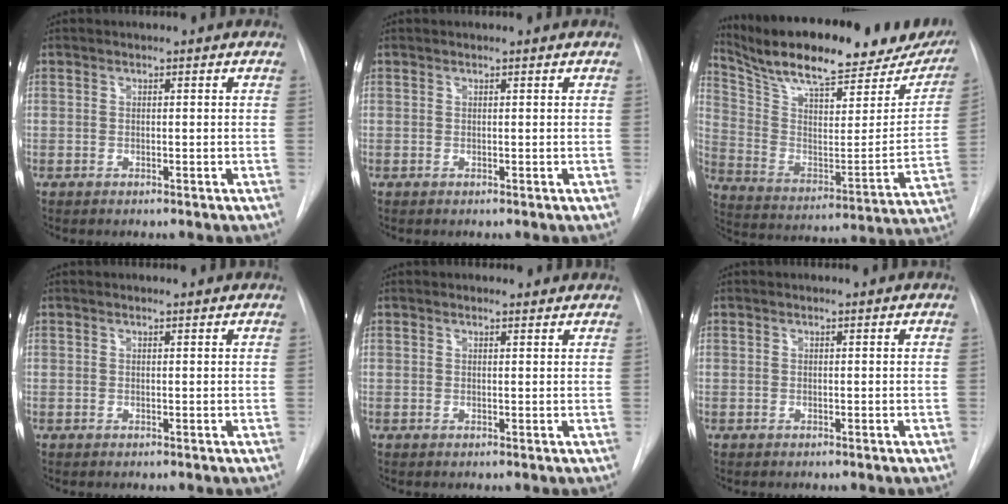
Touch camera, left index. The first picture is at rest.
{"total": 0.0}
{"total": 30.0, "force": [24.3, 7.4, 15.9], "torque": [-0.256, -0.026, 0.341]}
{"total": 1.0, "force": [1.0, 0.0, 0.0], "torque": [-0.011, 0.003, 0.013]}
{"total": 2.3, "force": [2.2, 0.5, 0.1], "torque": [-0.008, 0.004, 0.022]}
{"total": 0.0}